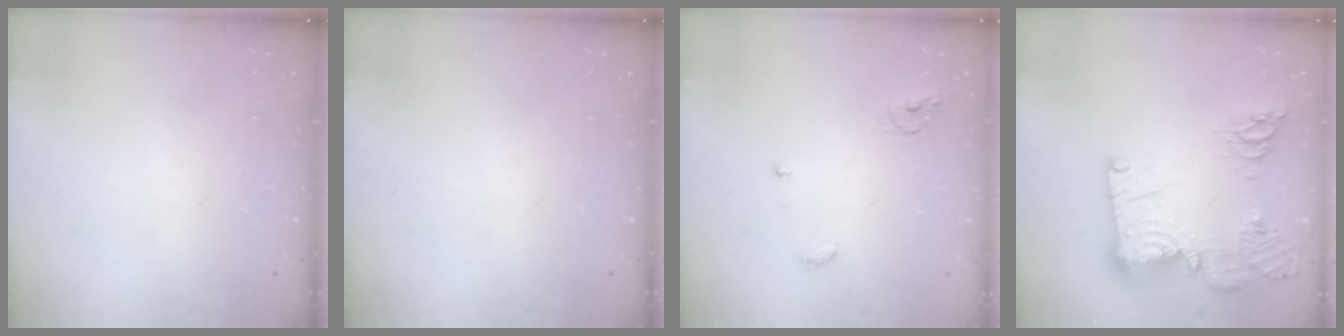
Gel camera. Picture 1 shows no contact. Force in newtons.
{"total": 0.0}
{"total": 4.0, "press": 4.0, "slide": 0.4}
{"total": 22.8, "press": 22.7, "slide": 2.3}